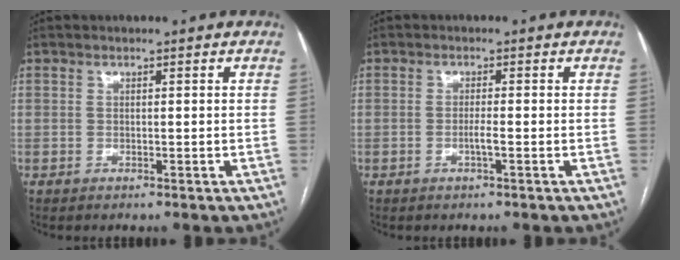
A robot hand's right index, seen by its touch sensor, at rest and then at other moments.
{"total": 1.7, "force": [-0.6, -0.1, 1.6], "torque": [-0.032, -0.001, -0.011]}